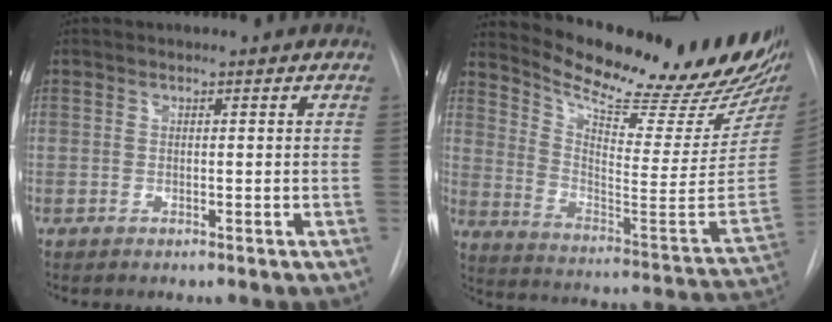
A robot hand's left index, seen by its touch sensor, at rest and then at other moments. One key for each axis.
{"total": 27.3, "fx": 23.5, "fy": 3.6, "fz": 13.3, "tx": -0.210, "ty": -0.095, "tz": 0.318}